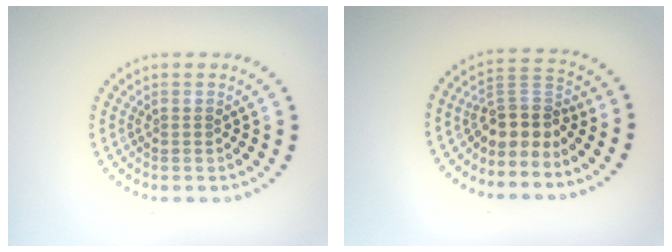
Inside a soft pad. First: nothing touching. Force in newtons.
{"total": 3.5, "press": 2.7, "slide": 2.2}